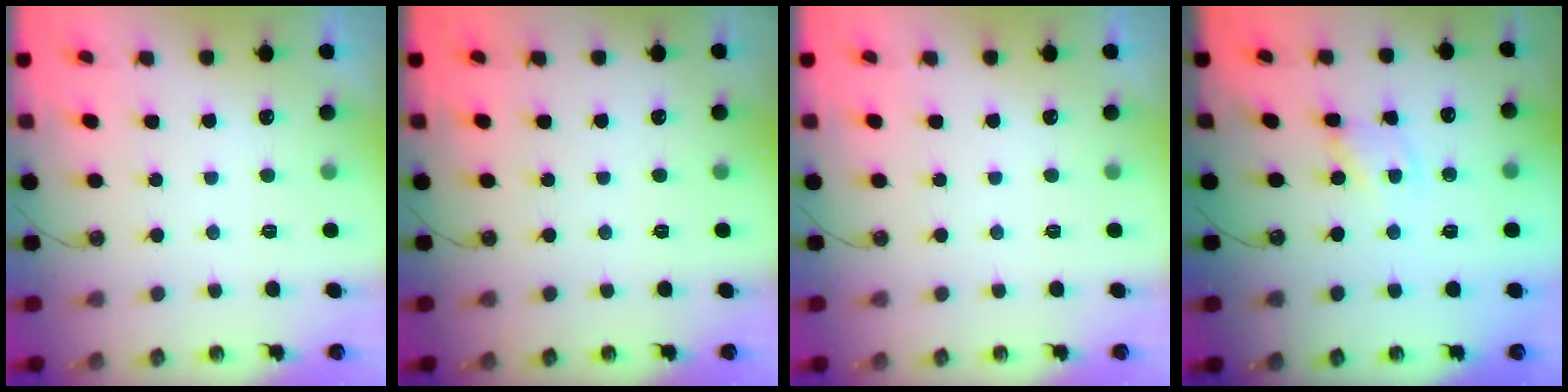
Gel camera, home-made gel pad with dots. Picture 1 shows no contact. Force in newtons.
{"total": 0.0}
{"total": 0.0}
{"total": 1.8, "press": 1.8, "slide": 0.1}